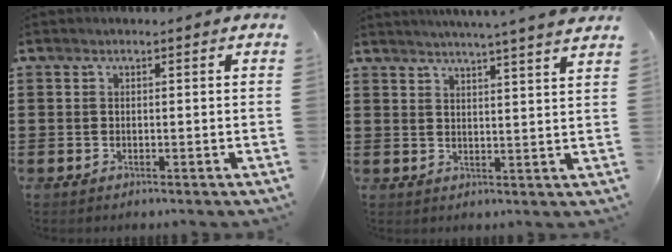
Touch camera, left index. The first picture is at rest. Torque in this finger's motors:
{"motor_torque": [1.35, -0.79, 0.23, 0.09]}